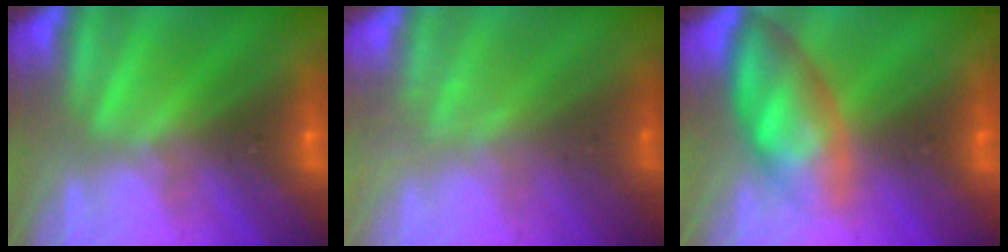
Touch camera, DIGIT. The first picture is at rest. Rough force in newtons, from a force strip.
{"total": 2.4}
{"total": 5.0}